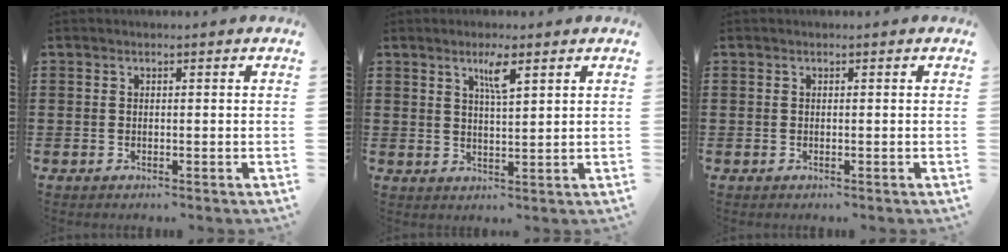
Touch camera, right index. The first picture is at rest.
{"total": 3.8, "force": [2.3, 0.6, 2.9], "torque": [-0.056, 0.002, 0.036]}
{"total": 0.0}